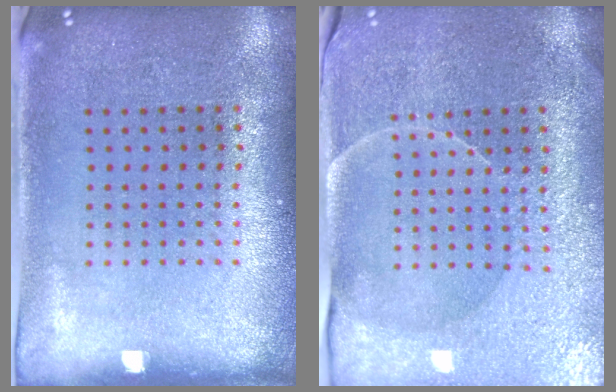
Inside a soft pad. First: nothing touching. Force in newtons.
{"total": 3.7, "press": 3.6, "slide": 1.0}